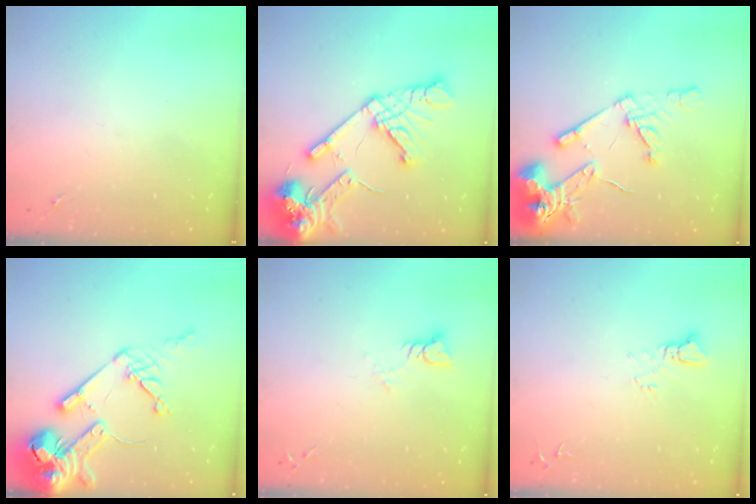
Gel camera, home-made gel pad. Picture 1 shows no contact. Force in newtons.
{"total": 20.8, "press": 20.7, "slide": 2.5}
{"total": 16.7, "press": 16.5, "slide": 2.1}
{"total": 23.3, "press": 23.1, "slide": 3.0}
{"total": 3.8, "press": 3.8, "slide": 0.4}
{"total": 3.4, "press": 3.4, "slide": 0.4}